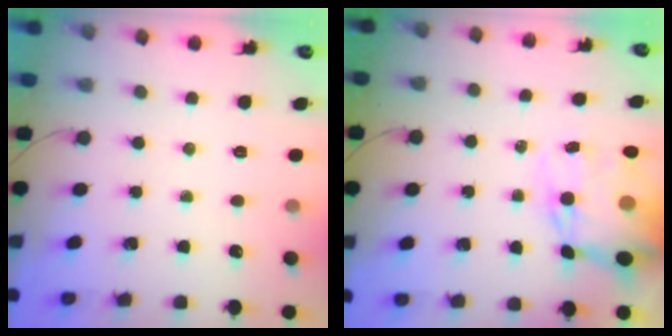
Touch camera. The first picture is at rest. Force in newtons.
{"total": 15.0, "press": 14.6, "slide": 3.4}